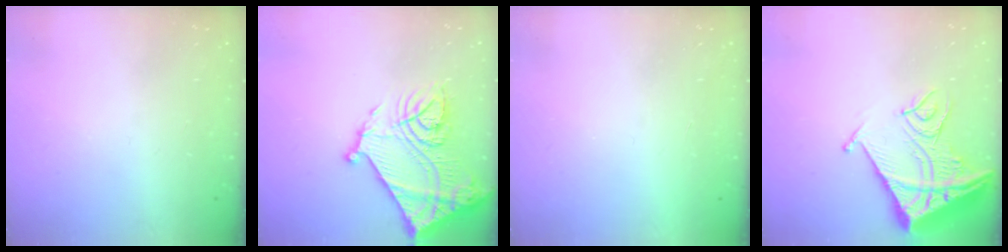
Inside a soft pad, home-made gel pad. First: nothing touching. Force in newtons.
{"total": 22.6, "press": 22.5, "slide": 2.0}
{"total": 1.6, "press": 1.6, "slide": 0.1}
{"total": 15.9, "press": 15.8, "slide": 1.8}